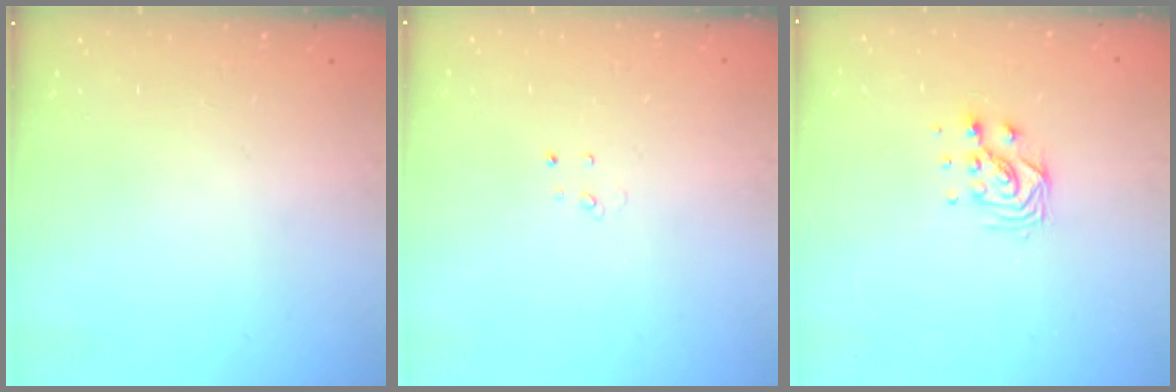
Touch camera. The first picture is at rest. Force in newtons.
{"total": 2.6, "press": 2.6, "slide": 0.2}
{"total": 6.1, "press": 6.1, "slide": 0.3}